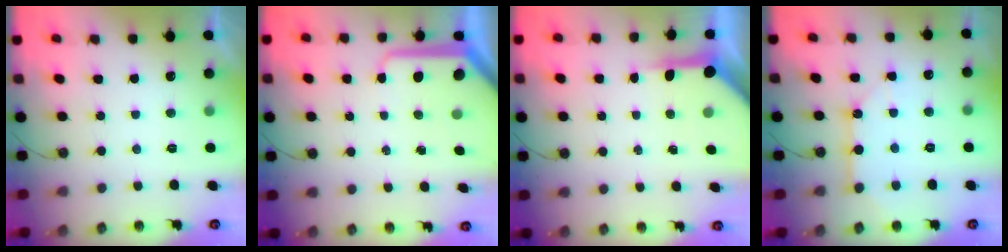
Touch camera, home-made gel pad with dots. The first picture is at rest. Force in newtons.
{"total": 8.4, "press": 8.4, "slide": 0.8}
{"total": 6.3, "press": 6.2, "slide": 0.6}
{"total": 9.8, "press": 9.8, "slide": 1.1}